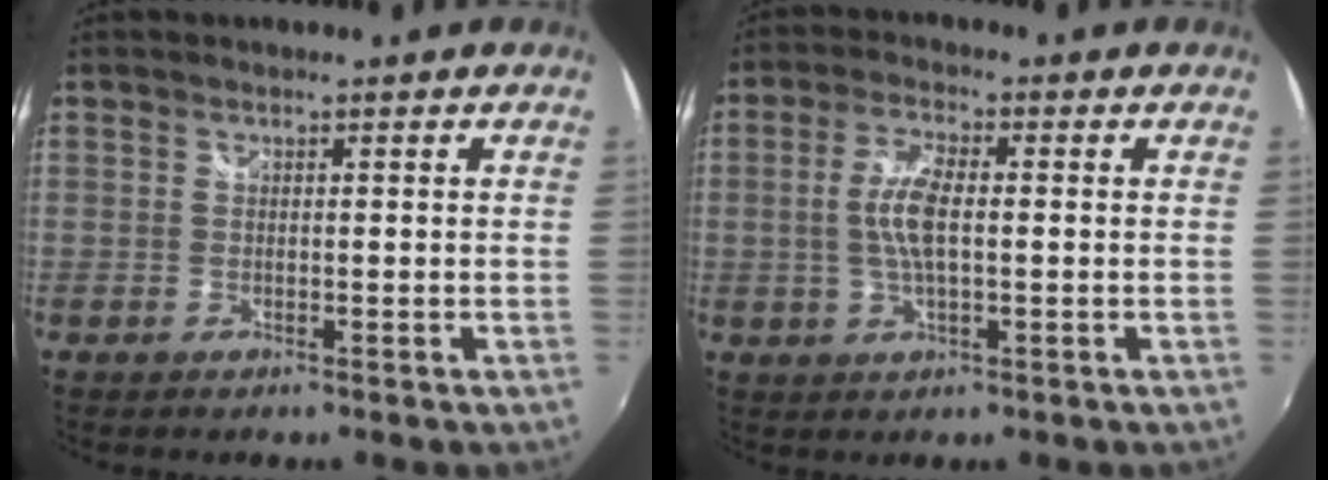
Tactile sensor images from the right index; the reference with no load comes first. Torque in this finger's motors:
{"motor_torque": [0.77, 0.20, 0.57, 0.15]}